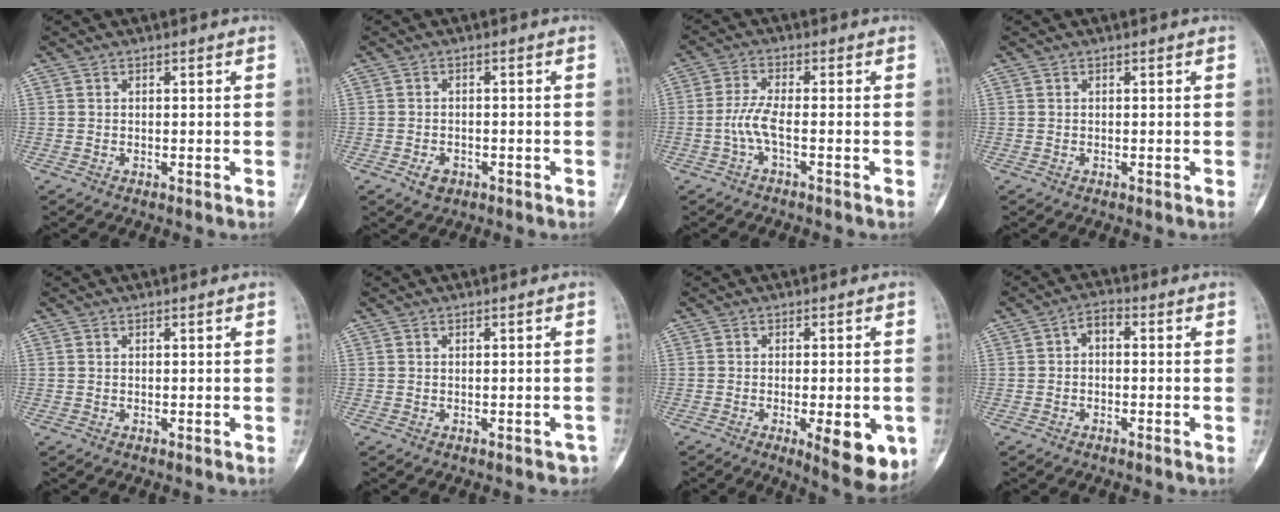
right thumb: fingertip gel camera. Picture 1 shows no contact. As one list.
[{"total": 2.7, "force": [-1.3, 1.9, 1.4], "torque": [-0.019, 0.005, -0.015]}, {"total": 4.3, "force": [-1.5, 0.8, 4.0], "torque": [-0.099, 0.011, -0.034]}, {"total": 0.0}, {"total": 0.0}, {"total": 2.4, "force": [-1.9, 1.2, 0.9], "torque": [0.000, 0.015, -0.017]}, {"total": 10.8, "force": [-3.5, 3.4, 9.6], "torque": [-0.112, -0.010, -0.037]}, {"total": 2.9, "force": [-0.3, 1.5, 2.5], "torque": [-0.036, 0.016, -0.017]}]